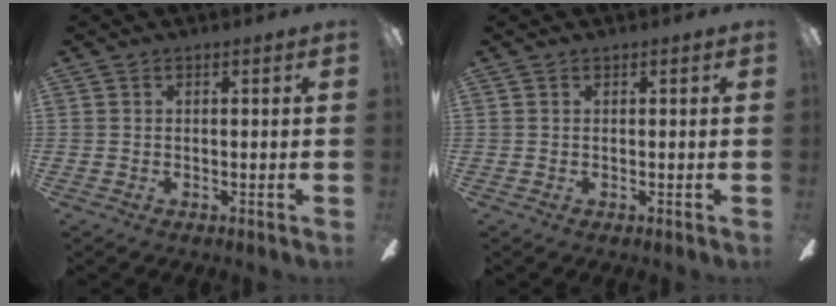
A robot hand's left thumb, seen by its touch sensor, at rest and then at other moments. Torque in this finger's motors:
{"motor_torque": [0.00, 0.01, -0.19, 0.05, 0.00]}